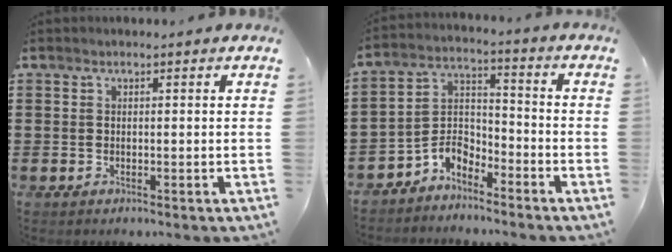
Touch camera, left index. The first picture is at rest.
{"total": 5.3, "force": [-4.6, 2.1, 1.6], "torque": [-0.047, 0.003, -0.096]}